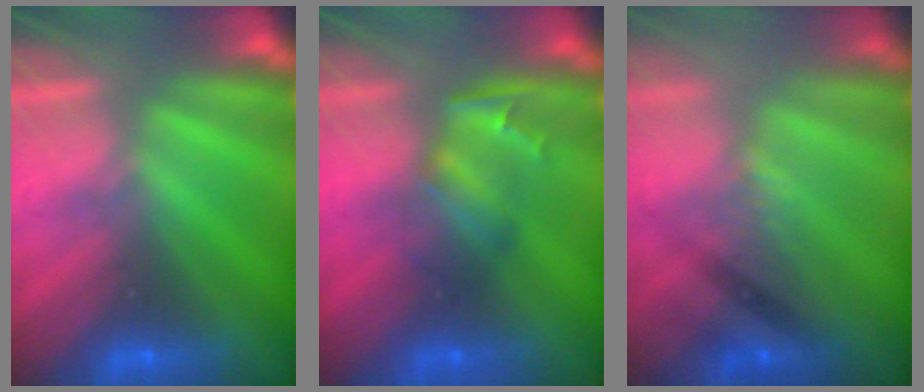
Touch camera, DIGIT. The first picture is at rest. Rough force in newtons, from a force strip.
{"total": 2.5}
{"total": 2.6}